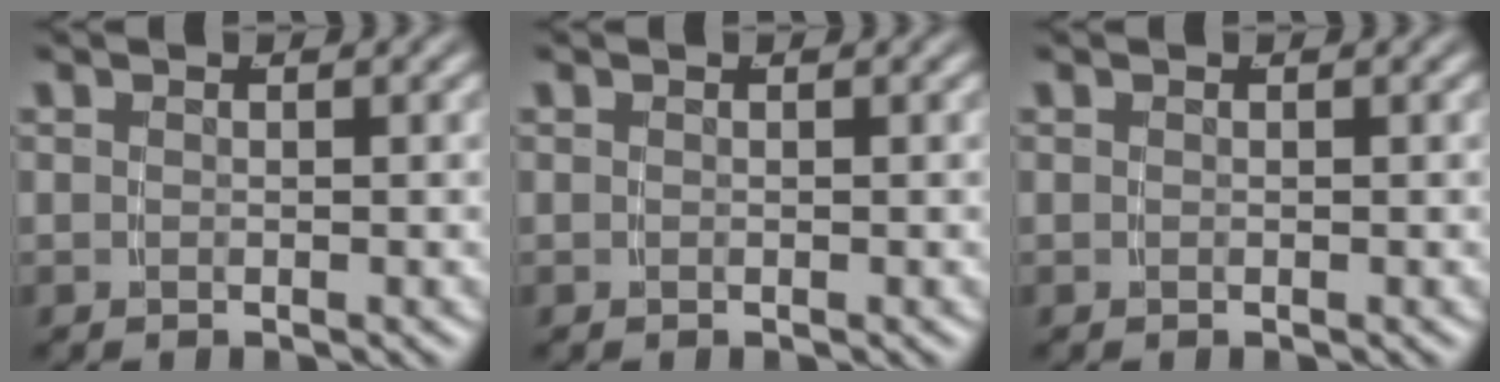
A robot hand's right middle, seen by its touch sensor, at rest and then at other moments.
{"total": 0.0}
{"total": 0.0}